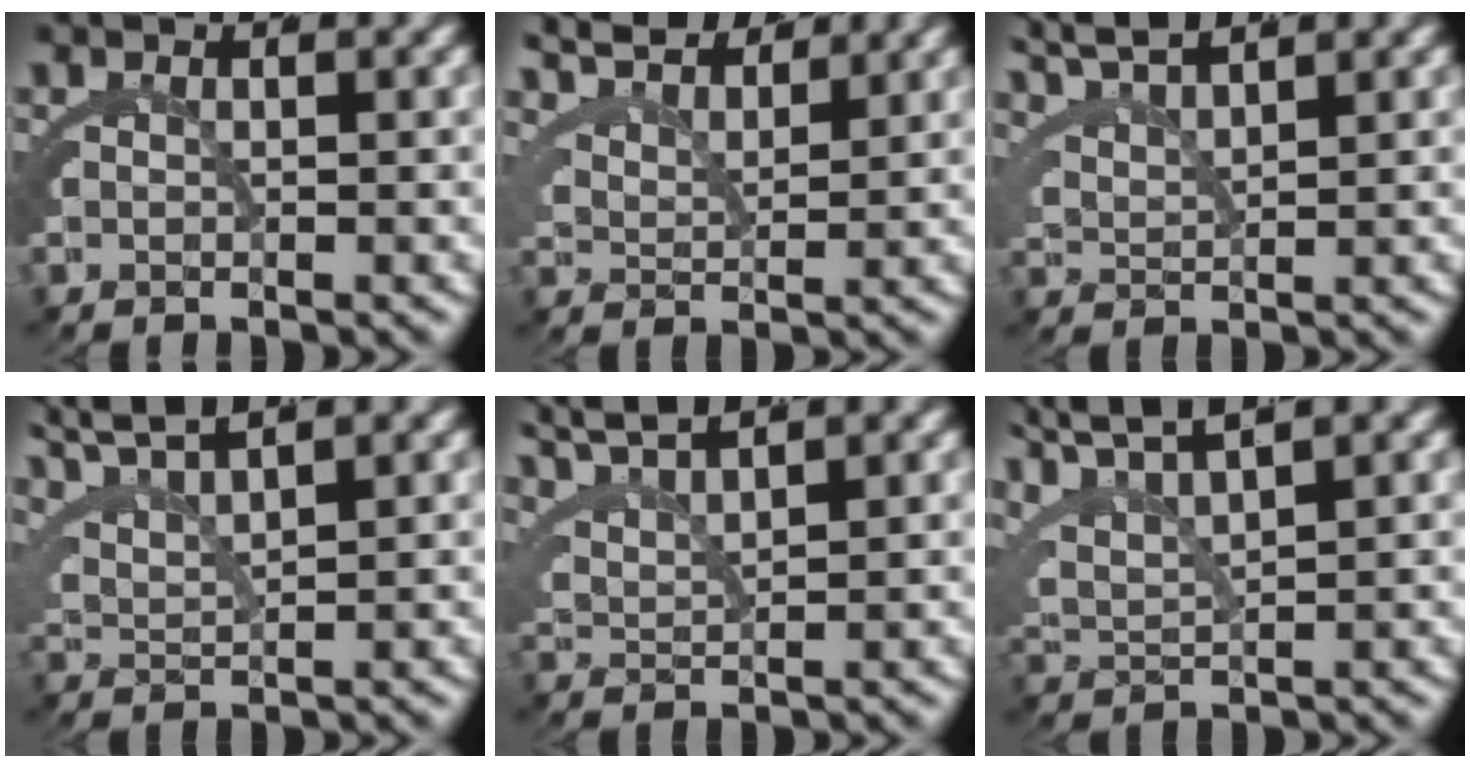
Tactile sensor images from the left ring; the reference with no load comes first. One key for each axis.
{"total": 4.8, "fx": 4.4, "fy": 0.6, "fz": 1.9, "tx": -0.026, "ty": 0.008, "tz": 0.077}
{"total": 4.0, "fx": 3.8, "fy": -0.1, "fz": 1.5, "tx": -0.029, "ty": 0.008, "tz": 0.071}
{"total": 4.5, "fx": 3.8, "fy": 1.1, "fz": 2.2, "tx": -0.047, "ty": 0.011, "tz": 0.068}
{"total": 4.4, "fx": 4.0, "fy": 0.4, "fz": 1.8, "tx": -0.035, "ty": 0.010, "tz": 0.073}
{"total": 4.8, "fx": 3.0, "fy": 2.4, "fz": 2.8, "tx": -0.077, "ty": 0.000, "tz": 0.056}